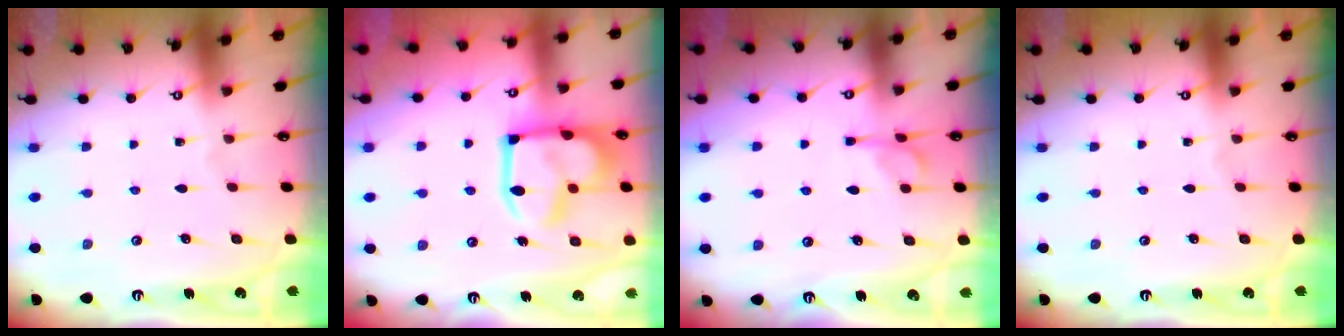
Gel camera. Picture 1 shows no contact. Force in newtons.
{"total": 17.7, "press": 17.7, "slide": 1.5}
{"total": 5.3, "press": 5.2, "slide": 0.8}
{"total": 0.0}